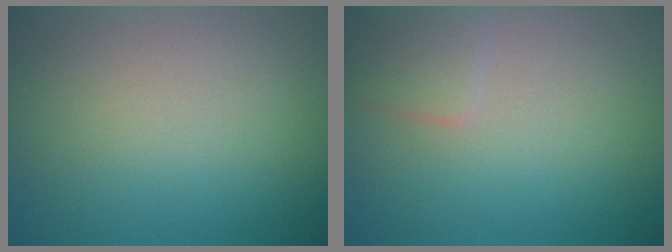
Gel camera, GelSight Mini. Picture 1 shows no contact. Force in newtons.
{"total": 1.9, "press": 1.9, "slide": 0.1}